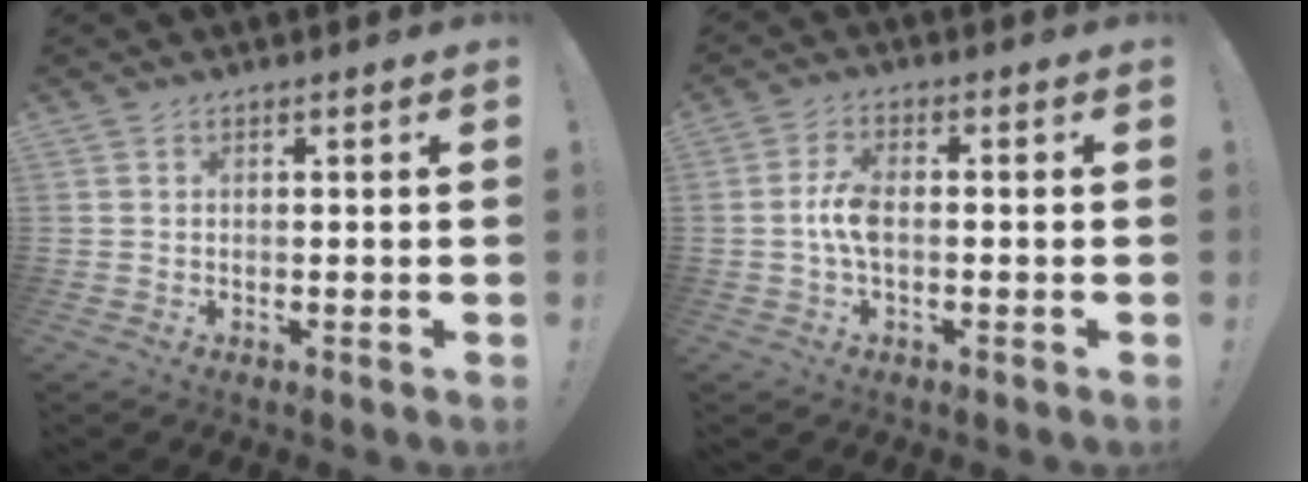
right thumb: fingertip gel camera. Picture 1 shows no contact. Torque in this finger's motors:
{"motor_torque": [0.45, 0.73, 0.07, -0.07, 0.00]}